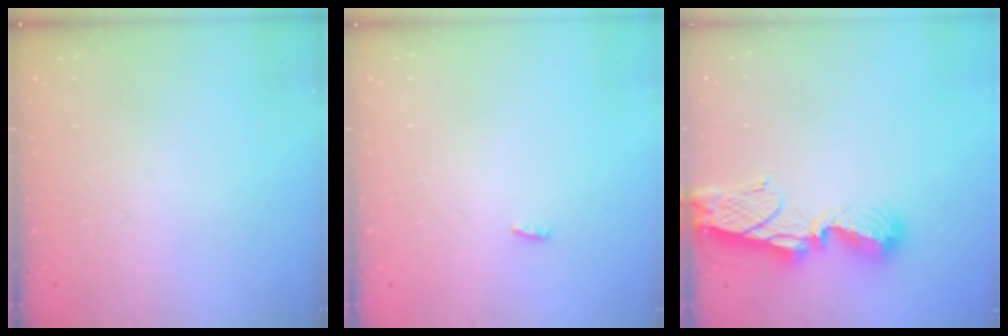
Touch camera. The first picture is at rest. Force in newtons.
{"total": 2.3, "press": 2.1, "slide": 0.8}
{"total": 9.7, "press": 9.7, "slide": 0.9}